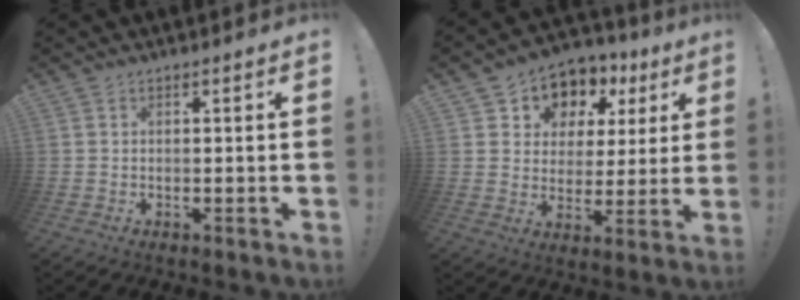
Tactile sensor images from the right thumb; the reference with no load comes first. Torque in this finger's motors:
{"motor_torque": [0.42, 0.71, 0.23, 0.20, 0.22]}